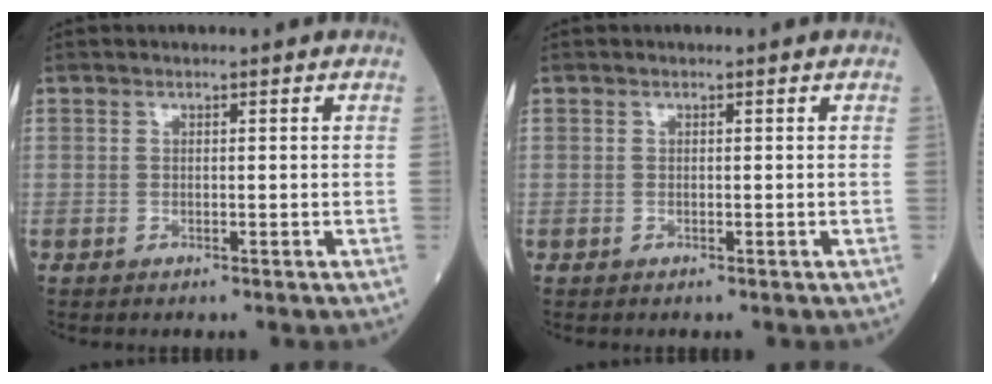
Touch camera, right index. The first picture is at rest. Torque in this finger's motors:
{"motor_torque": [0.01, 0.01, -0.02, -0.01]}